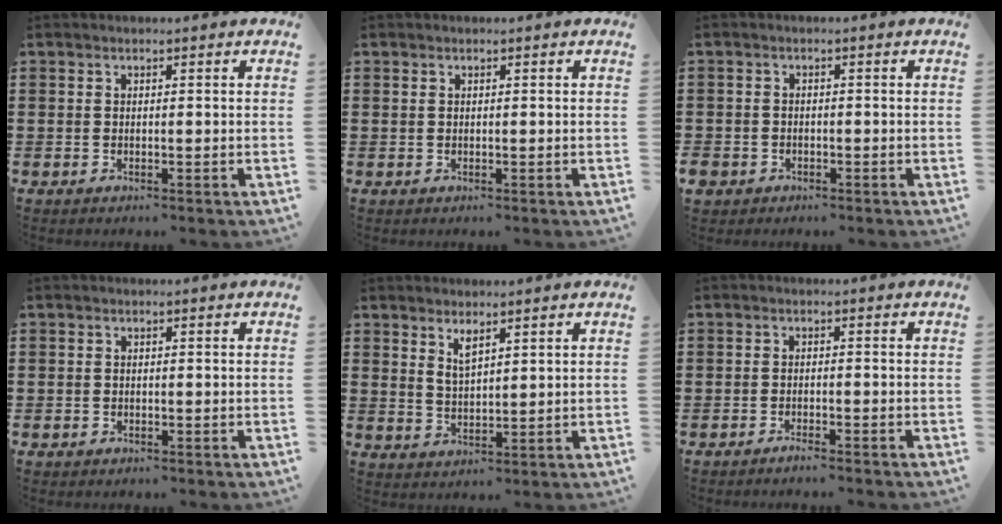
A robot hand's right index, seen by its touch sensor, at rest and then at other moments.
{"total": 0.0}
{"total": 1.7, "force": [-1.4, 0.9, 0.1], "torque": [-0.005, 0.000, -0.032]}
{"total": 0.6, "force": [-0.5, 0.2, 0.1], "torque": [-0.002, 0.001, -0.011]}
{"total": 2.8, "force": [2.0, 1.0, 1.7], "torque": [-0.037, 0.003, 0.037]}
{"total": 1.3, "force": [-1.3, -0.1, 0.4], "torque": [-0.008, 0.000, -0.024]}